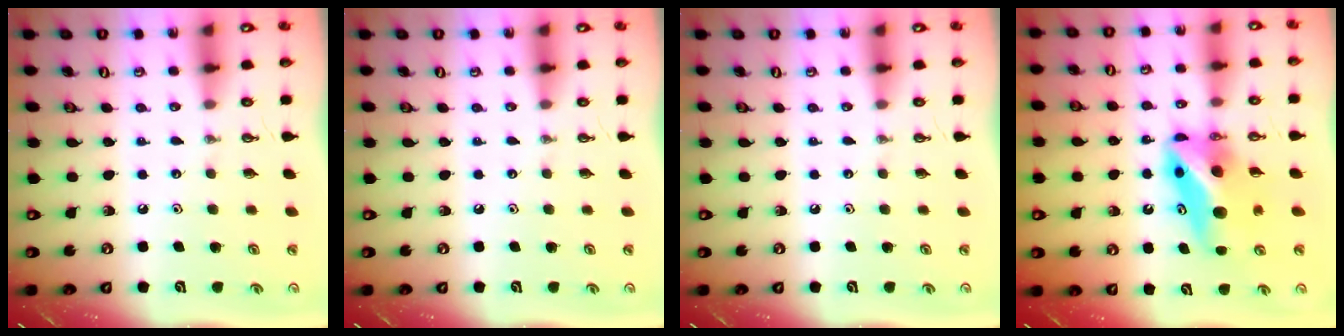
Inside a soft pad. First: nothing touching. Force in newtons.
{"total": 0.0}
{"total": 0.0}
{"total": 10.7, "press": 9.6, "slide": 4.6}